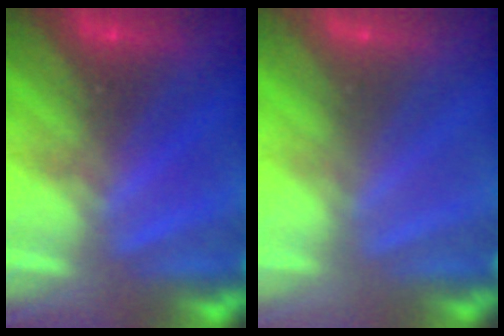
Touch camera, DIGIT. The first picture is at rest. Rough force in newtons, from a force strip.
{"total": 2.8}